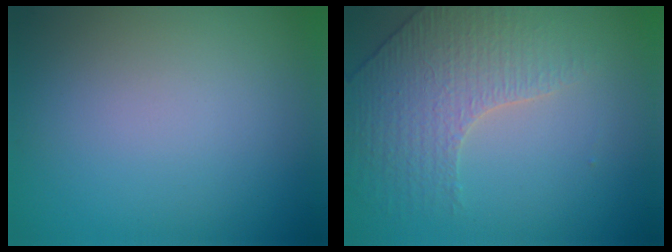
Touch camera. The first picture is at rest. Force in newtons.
{"total": 3.9, "press": 3.5, "slide": 1.7}